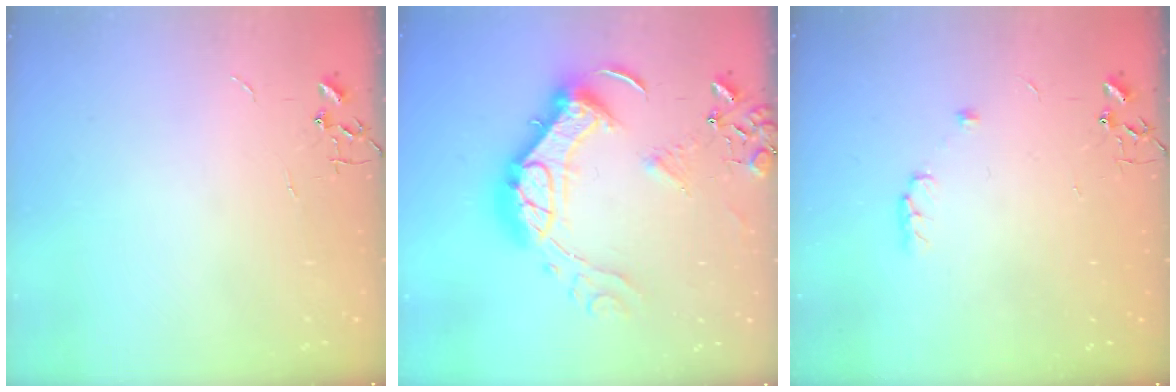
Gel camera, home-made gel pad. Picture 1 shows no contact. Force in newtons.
{"total": 20.8, "press": 20.7, "slide": 1.7}
{"total": 5.3, "press": 5.2, "slide": 0.8}